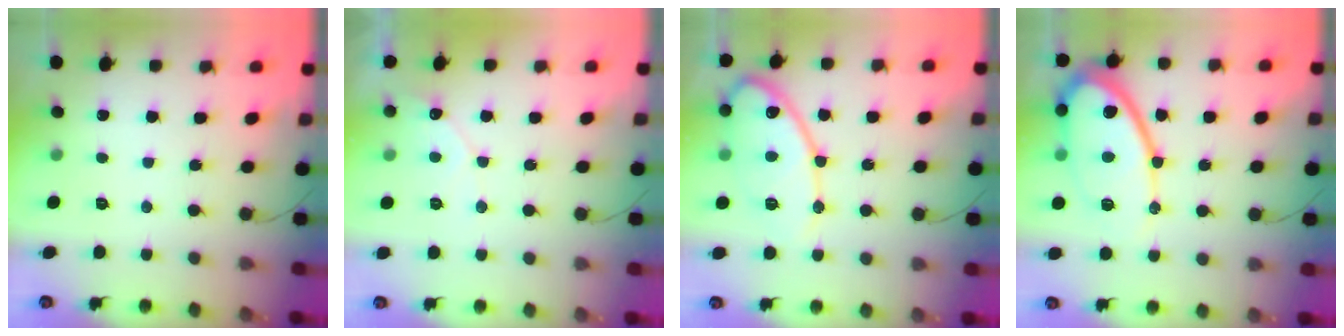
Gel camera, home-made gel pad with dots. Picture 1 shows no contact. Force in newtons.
{"total": 5.5, "press": 5.5, "slide": 0.3}
{"total": 14.3, "press": 14.2, "slide": 1.3}
{"total": 18.4, "press": 18.4, "slide": 1.5}